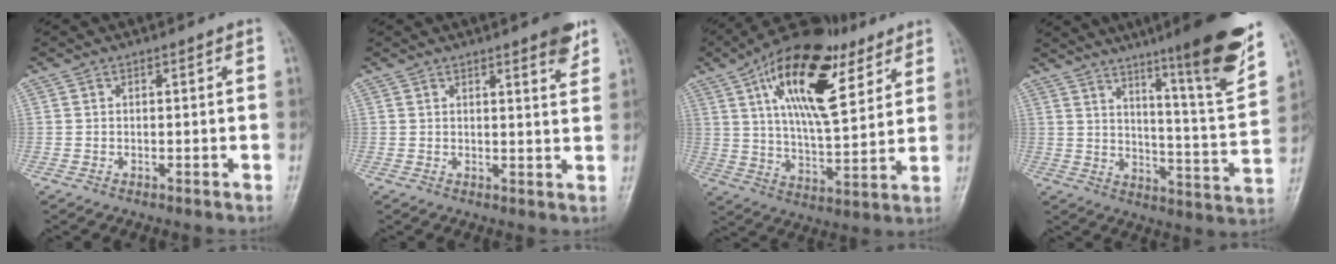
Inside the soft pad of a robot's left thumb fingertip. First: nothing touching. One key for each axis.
{"total": 4.6, "fx": 3.1, "fy": 0.8, "fz": 3.3, "tx": -0.035, "ty": -0.018, "tz": 0.036}
{"total": 22.4, "fx": 10.3, "fy": 9.6, "fz": 17.4, "tx": -0.261, "ty": -0.026, "tz": 0.168}
{"total": 19.4, "fx": 12.6, "fy": 1.3, "fz": 14.7, "tx": -0.186, "ty": -0.072, "tz": 0.185}